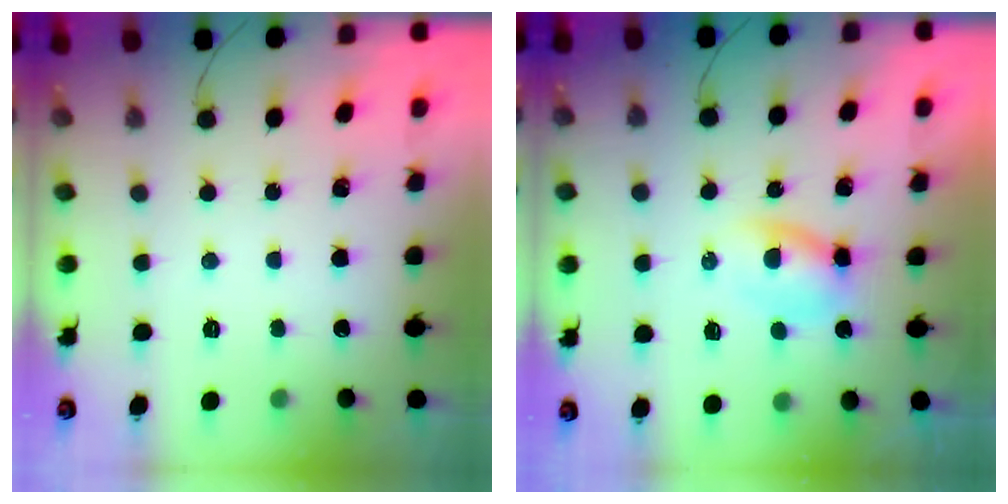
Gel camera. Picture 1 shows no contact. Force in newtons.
{"total": 2.2, "press": 2.0, "slide": 1.1}